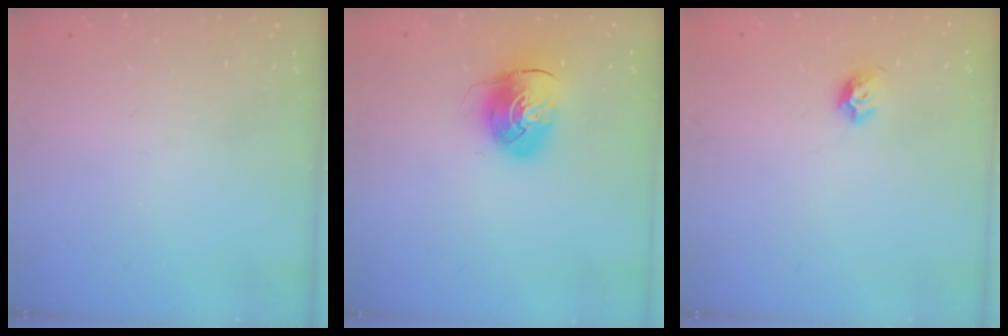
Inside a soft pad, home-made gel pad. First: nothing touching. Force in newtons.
{"total": 9.1, "press": 9.0, "slide": 0.8}
{"total": 4.9, "press": 4.8, "slide": 0.8}